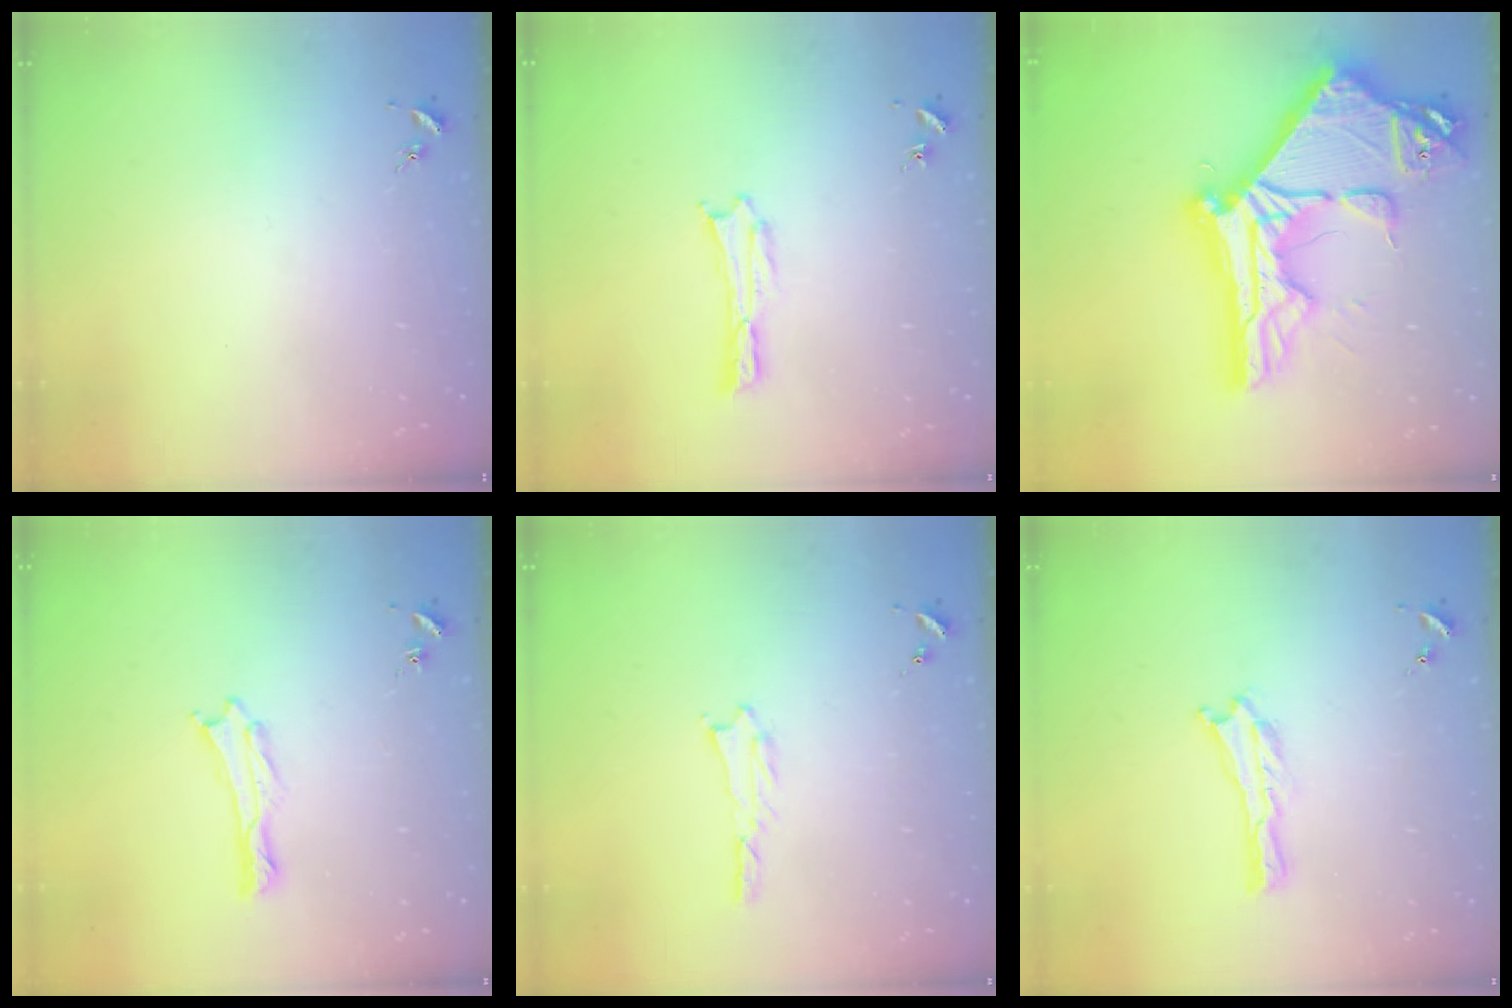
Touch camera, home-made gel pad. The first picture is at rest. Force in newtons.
{"total": 0.7, "press": 0.7, "slide": 0.1}
{"total": 21.7, "press": 21.6, "slide": 2.2}
{"total": 0.0}
{"total": 0.9, "press": 0.9, "slide": 0.2}
{"total": 0.0}